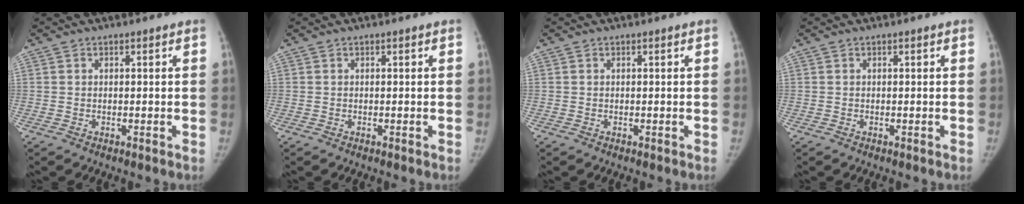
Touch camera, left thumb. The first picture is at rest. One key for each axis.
{"total": 0.0}
{"total": 0.0}
{"total": 0.0}